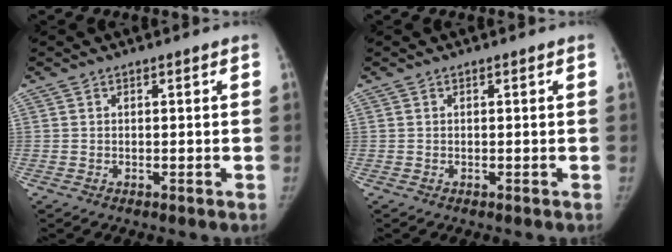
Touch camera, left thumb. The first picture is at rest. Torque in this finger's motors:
{"motor_torque": [0.01, -0.03, 0.19, -0.18, 0.00]}